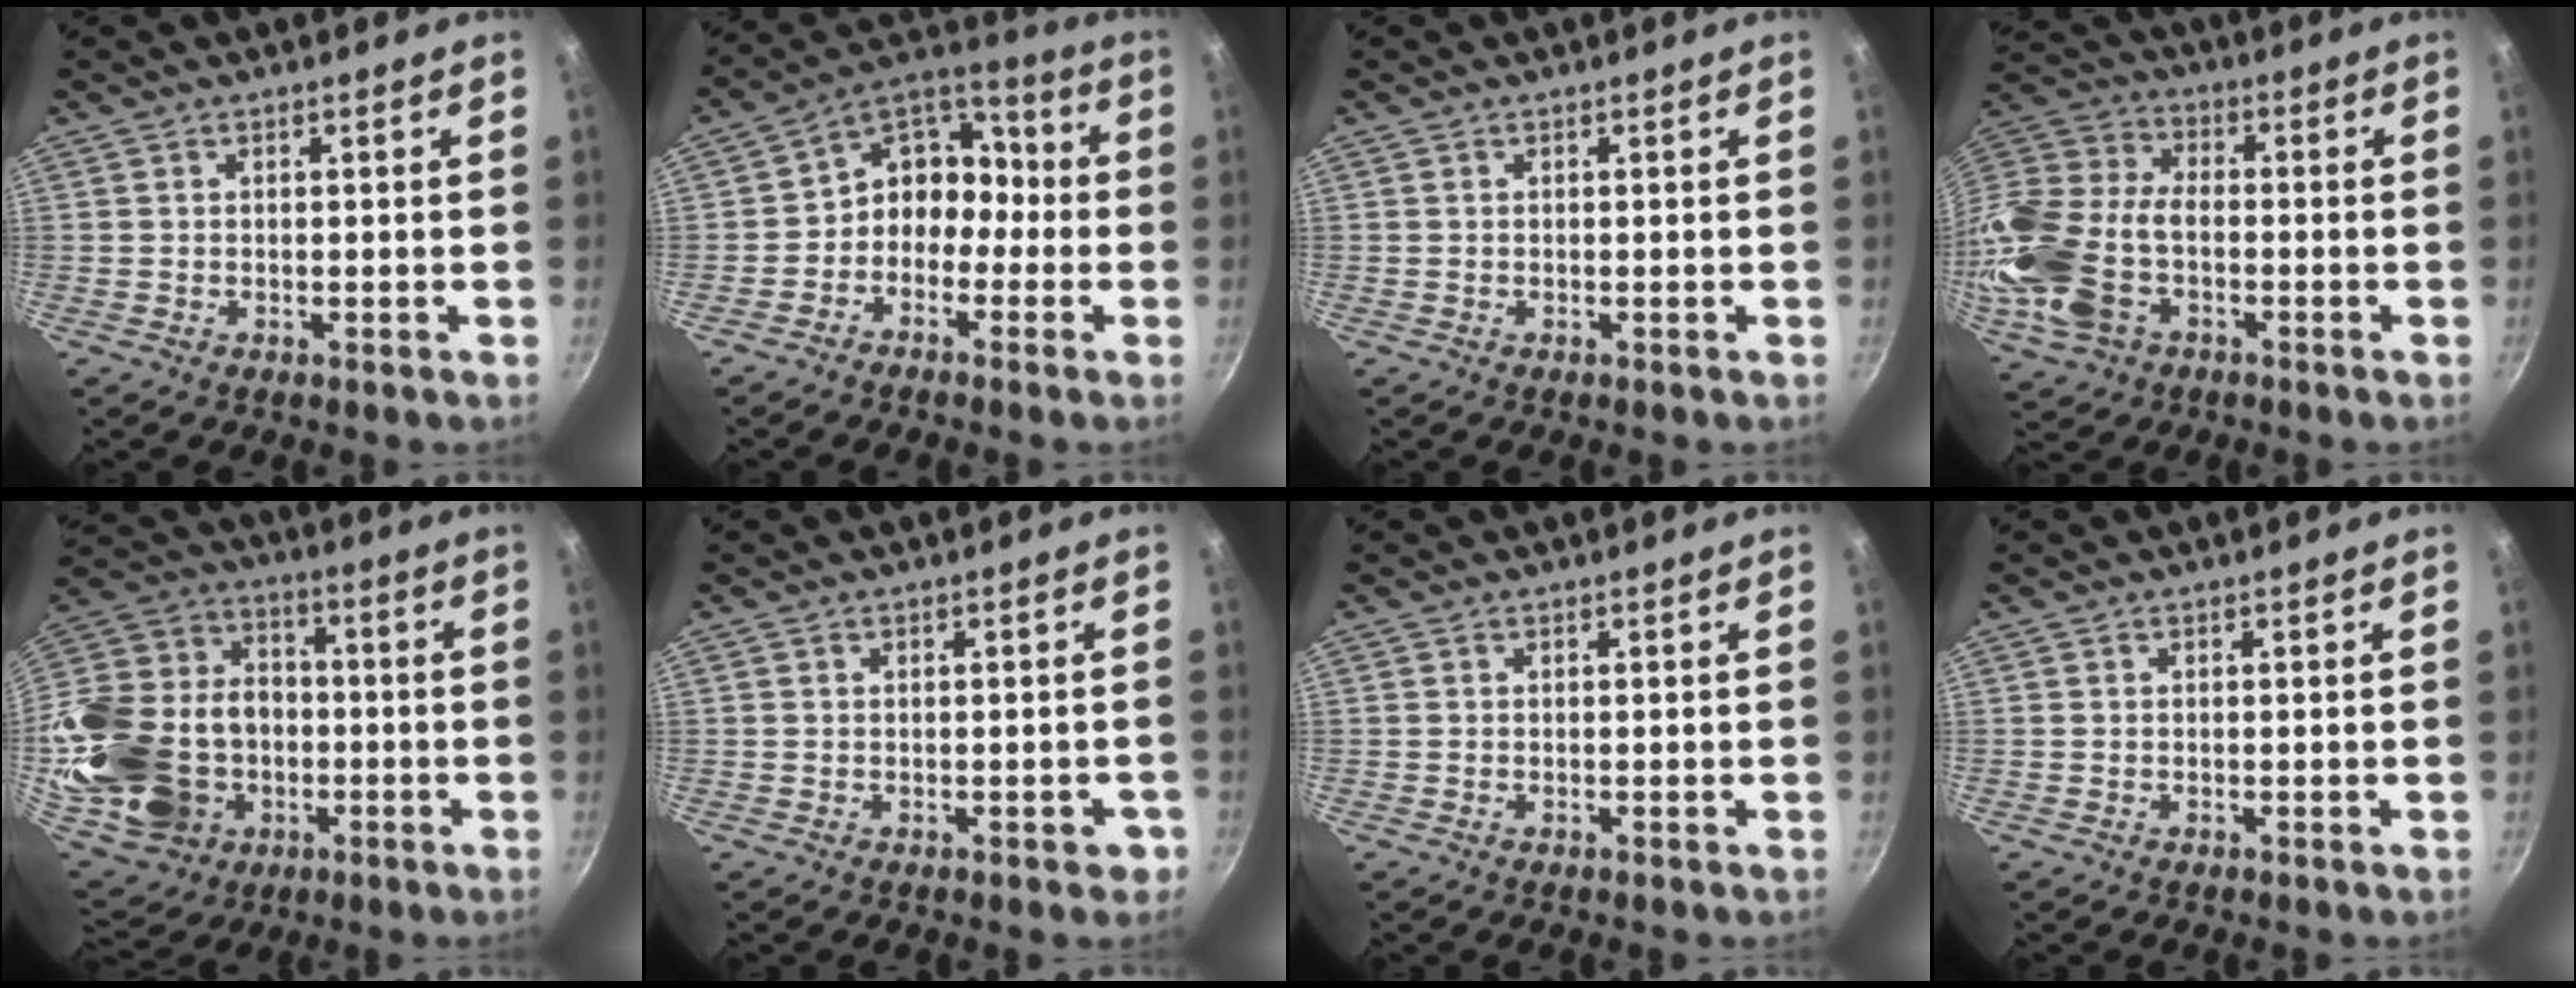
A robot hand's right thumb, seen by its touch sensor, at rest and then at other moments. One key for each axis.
{"total": 10.1, "fx": -2.6, "fy": 8.4, "fz": 5.0, "tx": -0.033, "ty": 0.062, "tz": -0.067}
{"total": 0.0}
{"total": 19.3, "fx": -5.5, "fy": 12.5, "fz": 13.7, "tx": -0.306, "ty": 0.030, "tz": -0.114}
{"total": 29.6, "fx": -4.8, "fy": 23.1, "fz": 17.8, "tx": -0.360, "ty": 0.044, "tz": -0.055}
{"total": 2.1, "fx": -0.7, "fy": 1.3, "fz": 1.6, "tx": 0.000, "ty": 0.013, "tz": -0.005}
{"total": 0.0}
{"total": 0.0}